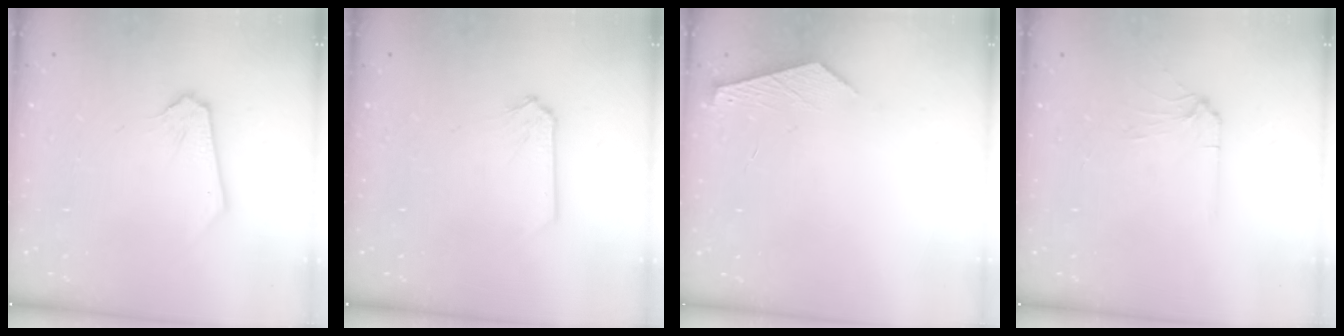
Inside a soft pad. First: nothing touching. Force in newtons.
{"total": 0.0}
{"total": 3.7, "press": 3.7, "slide": 0.4}
{"total": 2.8, "press": 2.7, "slide": 0.4}